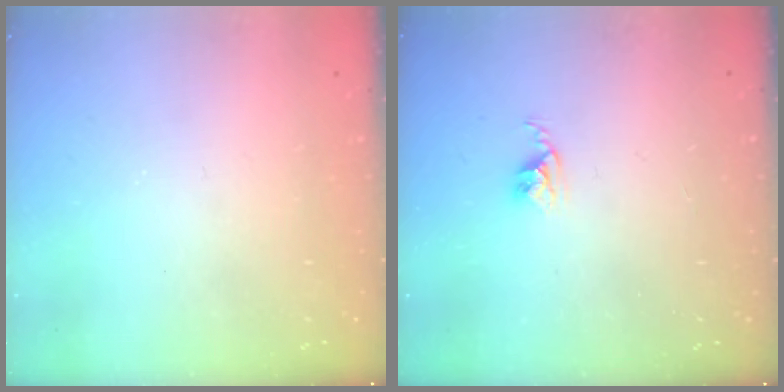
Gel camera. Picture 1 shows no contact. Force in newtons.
{"total": 2.8, "press": 2.7, "slide": 0.4}